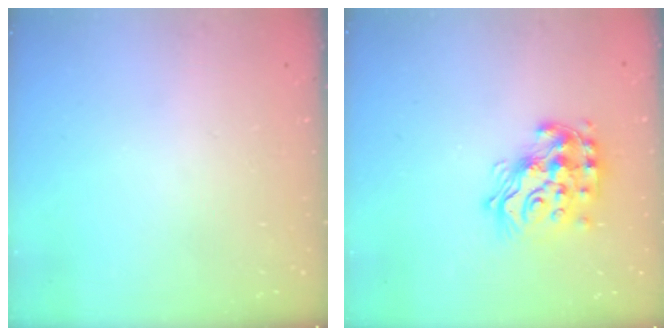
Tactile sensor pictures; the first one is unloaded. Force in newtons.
{"total": 17.5, "press": 17.4, "slide": 1.4}